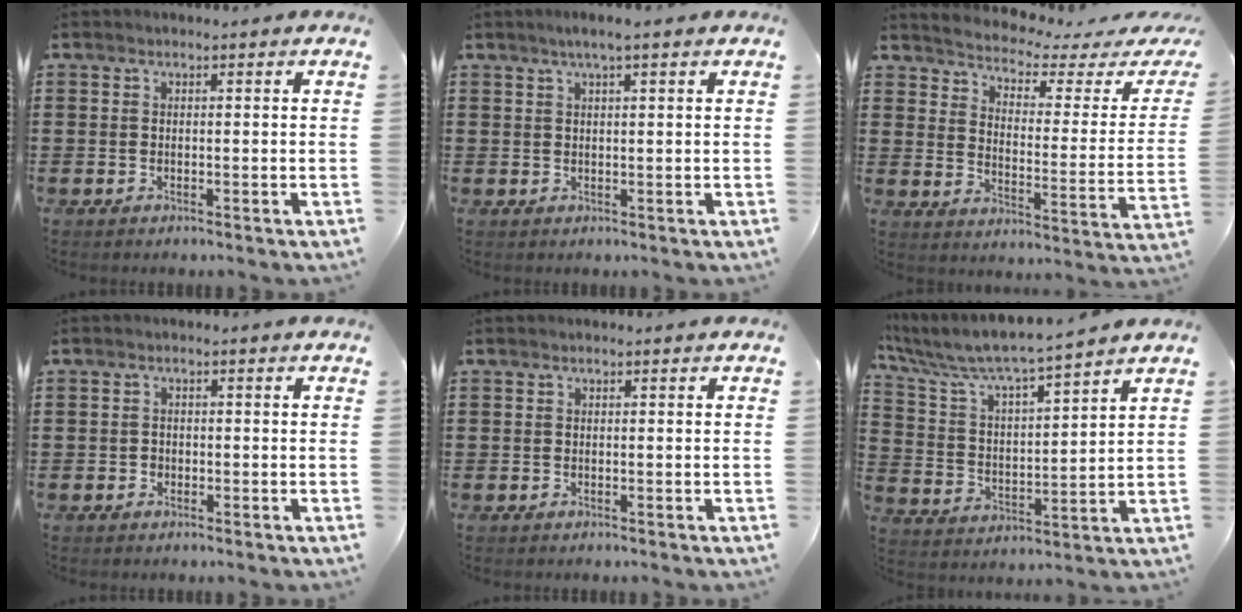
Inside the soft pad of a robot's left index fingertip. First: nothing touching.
{"total": 3.0, "force": [2.2, 0.2, 2.1], "torque": [-0.042, 0.004, 0.039]}
{"total": 2.7, "force": [2.4, 0.2, 1.0], "torque": [-0.040, -0.028, 0.031]}
{"total": 0.8, "force": [-0.2, 0.7, 0.2], "torque": [-0.008, 0.003, -0.005]}
{"total": 0.0}
{"total": 6.7, "force": [6.0, 0.2, 2.9], "torque": [-0.084, -0.041, 0.098]}